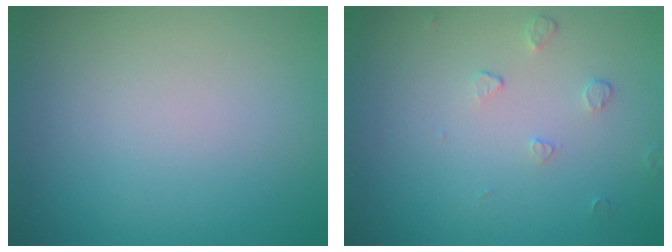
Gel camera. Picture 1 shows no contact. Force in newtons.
{"total": 0.9, "press": 0.6, "slide": 0.7}